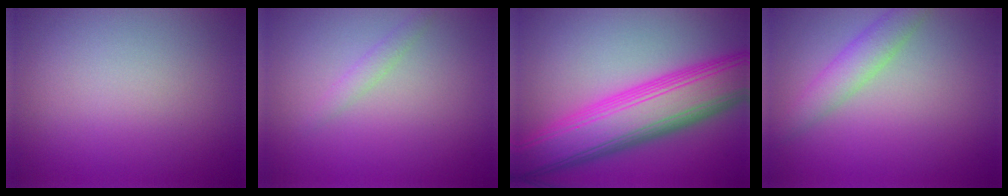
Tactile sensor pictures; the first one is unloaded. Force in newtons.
{"total": 1.1, "press": 1.1, "slide": 0.1}
{"total": 10.6, "press": 10.6, "slide": 0.4}
{"total": 2.9, "press": 2.9, "slide": 0.1}